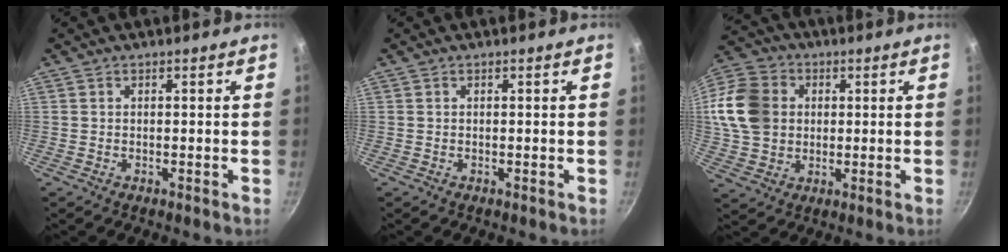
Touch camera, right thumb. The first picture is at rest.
{"total": 0.0}
{"total": 18.4, "force": [2.7, 15.3, 9.9], "torque": [-0.205, 0.024, 0.046]}